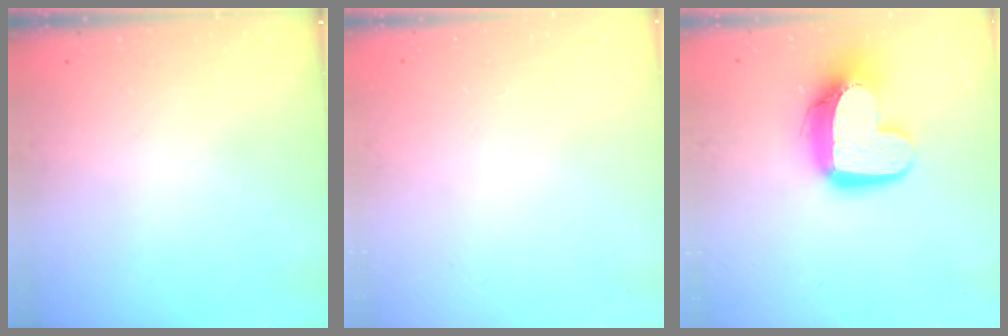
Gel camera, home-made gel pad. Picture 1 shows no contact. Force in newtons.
{"total": 0.0}
{"total": 14.9, "press": 14.8, "slide": 1.4}